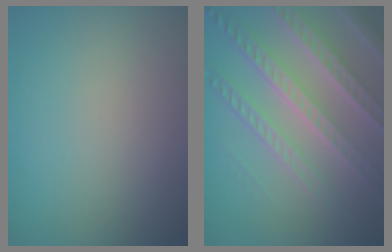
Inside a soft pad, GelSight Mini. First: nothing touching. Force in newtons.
{"total": 8.0, "press": 5.4, "slide": 5.8}